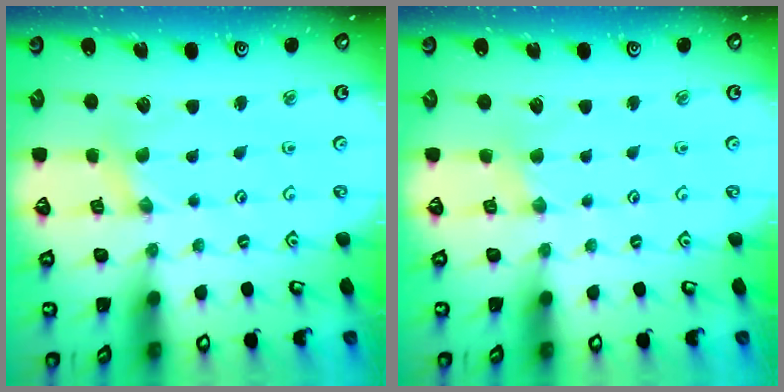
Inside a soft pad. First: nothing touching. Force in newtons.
{"total": 1.8, "press": 1.8, "slide": 0.4}